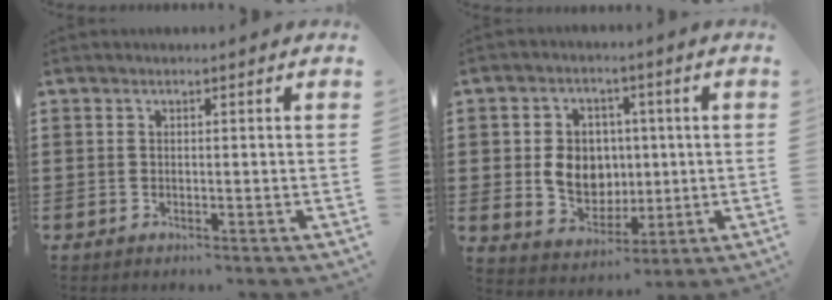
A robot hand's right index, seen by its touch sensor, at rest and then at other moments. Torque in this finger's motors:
{"motor_torque": [0.53, 0.04, 0.72, 0.07]}